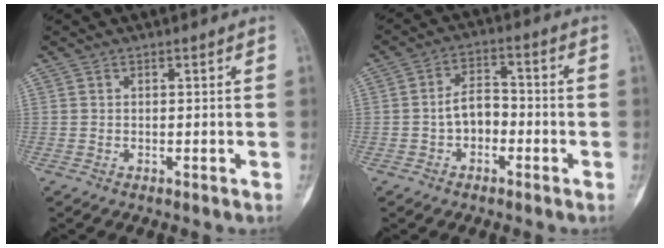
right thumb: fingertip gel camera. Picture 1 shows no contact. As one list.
[{"total": 5.9, "force": [-1.7, 4.0, 4.0], "torque": [-0.046, 0.029, -0.039]}]